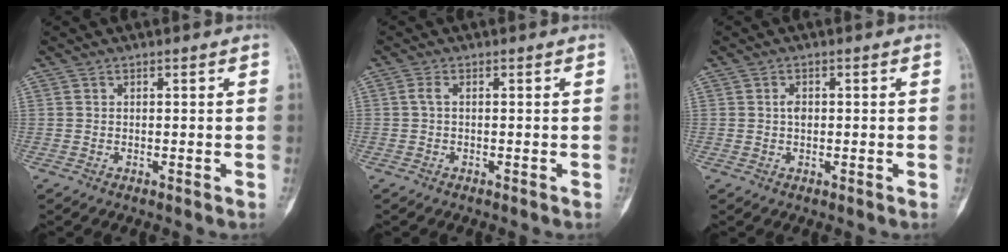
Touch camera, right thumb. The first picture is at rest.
{"total": 1.1, "force": [-0.2, 0.4, 1.1], "torque": [-0.025, 0.000, -0.006]}
{"total": 1.7, "force": [0.1, 1.1, 1.3], "torque": [-0.018, 0.003, 0.000]}